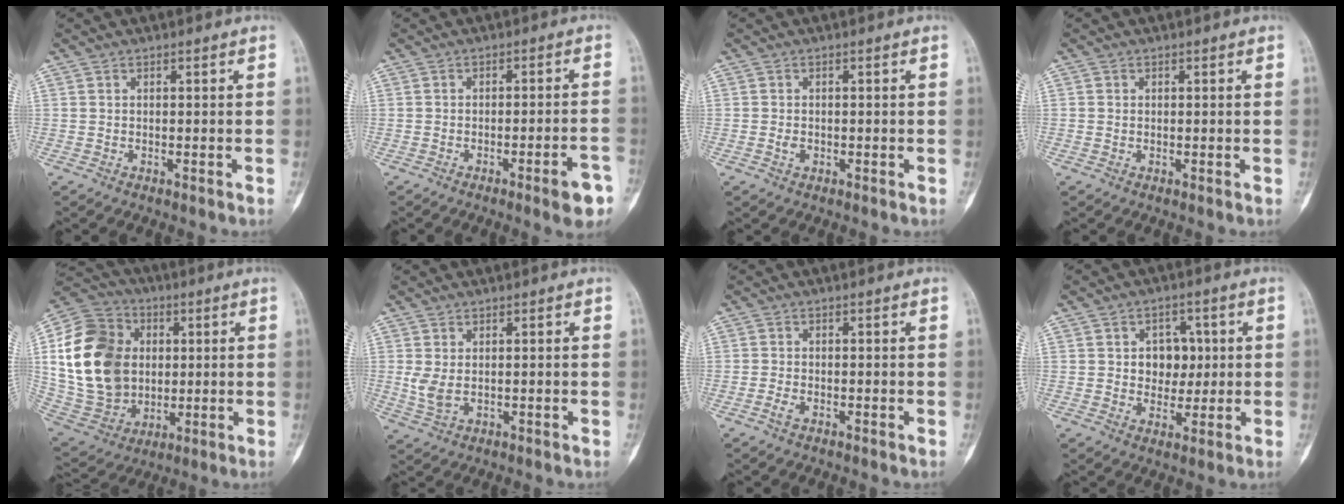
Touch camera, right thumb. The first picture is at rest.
{"total": 6.3, "force": [-3.4, 1.0, 5.1], "torque": [-0.063, 0.020, -0.043]}
{"total": 1.3, "force": [-0.3, 1.0, 0.8], "torque": [-0.014, 0.001, -0.007]}
{"total": 0.5, "force": [0.1, 0.5, 0.1], "torque": [0.003, 0.001, -0.001]}
{"total": 23.0, "force": [2.9, 17.8, 14.2], "torque": [-0.262, 0.007, 0.067]}
{"total": 3.8, "force": [0.5, 2.0, 3.1], "torque": [-0.067, -0.007, 0.018]}
{"total": 1.6, "force": [-0.8, 0.9, 1.1], "torque": [-0.025, 0.000, -0.018]}
{"total": 6.9, "force": [1.0, 5.5, 4.1], "torque": [-0.018, 0.000, 0.016]}